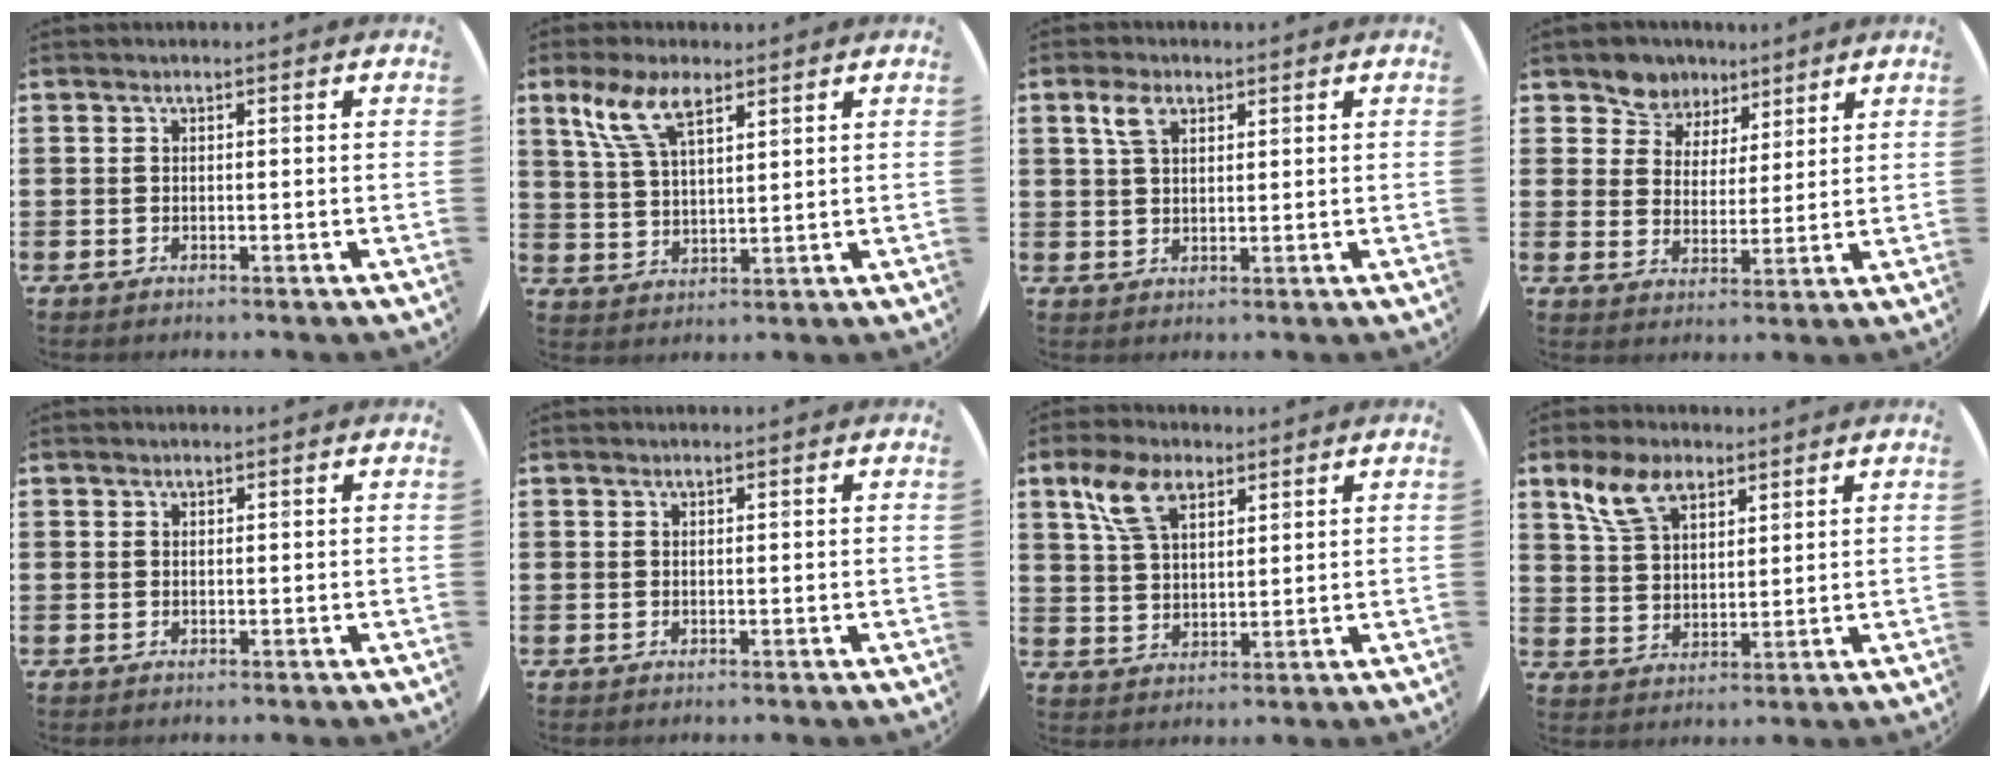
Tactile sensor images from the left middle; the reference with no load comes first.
{"total": 7.2, "force": [4.8, 2.7, 4.6], "torque": [-0.104, 0.003, 0.086]}
{"total": 3.4, "force": [2.1, 1.8, 2.0], "torque": [-0.046, 0.008, 0.038]}
{"total": 6.0, "force": [5.0, 3.3, -0.3], "torque": [-0.029, -0.017, 0.091]}
{"total": 0.0}
{"total": 0.0}
{"total": 7.1, "force": [4.4, 3.6, 4.3], "torque": [-0.089, 0.008, 0.080]}
{"total": 6.9, "force": [4.7, 3.6, 3.6], "torque": [-0.075, 0.003, 0.086]}